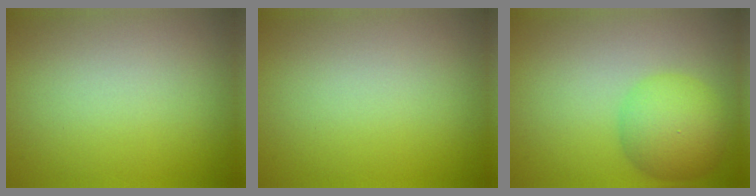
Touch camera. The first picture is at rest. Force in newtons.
{"total": 0.0}
{"total": 5.0, "press": 4.9, "slide": 0.2}